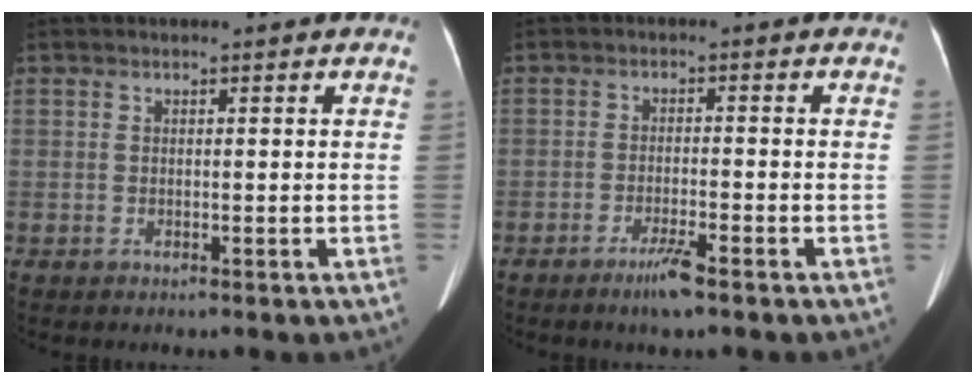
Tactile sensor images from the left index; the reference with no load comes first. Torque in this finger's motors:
{"motor_torque": [-0.10, 0.05, 0.00, 0.06]}